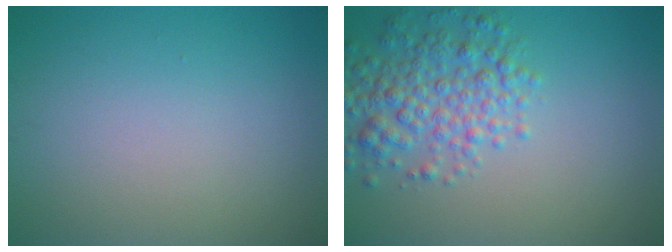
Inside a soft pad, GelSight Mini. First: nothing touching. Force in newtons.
{"total": 4.9, "press": 4.9, "slide": 0.2}